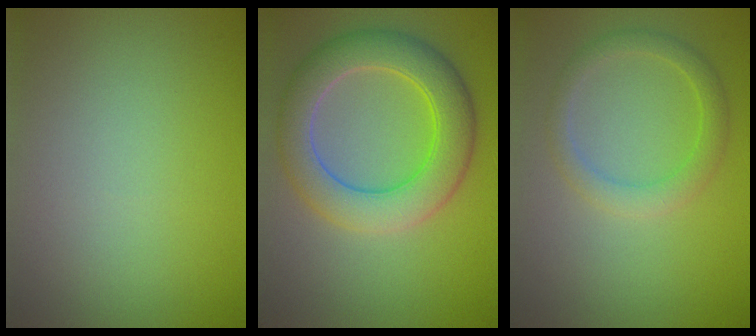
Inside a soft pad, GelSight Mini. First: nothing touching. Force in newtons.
{"total": 6.6, "press": 6.6, "slide": 0.5}
{"total": 2.3, "press": 2.3, "slide": 0.1}